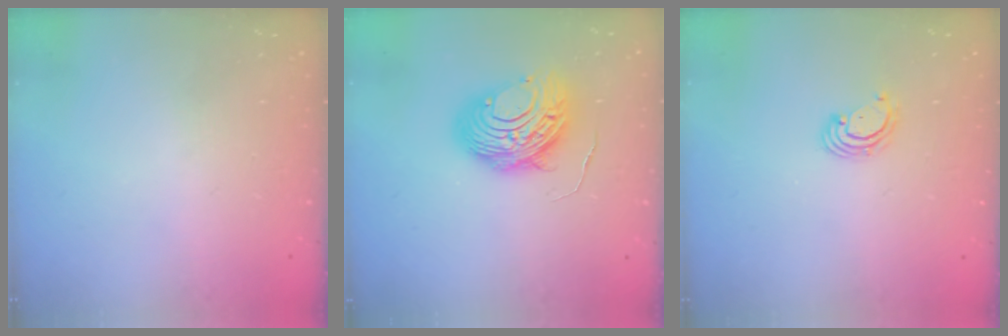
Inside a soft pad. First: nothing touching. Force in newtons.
{"total": 11.3, "press": 11.3, "slide": 1.2}
{"total": 2.4, "press": 2.4, "slide": 0.2}